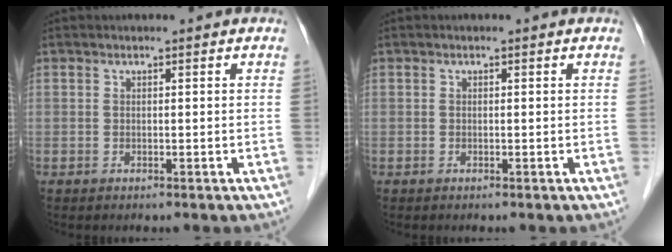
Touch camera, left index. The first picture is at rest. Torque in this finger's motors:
{"motor_torque": [0.00, 0.00, 0.00, 0.00]}